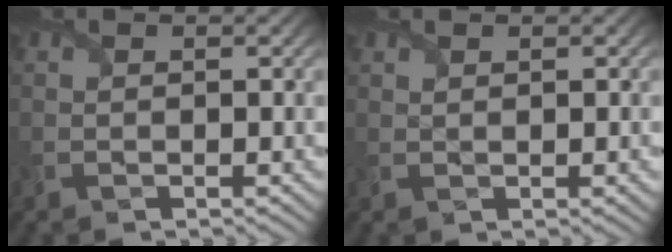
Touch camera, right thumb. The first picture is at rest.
{"total": 0.9, "force": [0.8, 0.2, 0.4], "torque": [-0.007, 0.002, 0.018]}